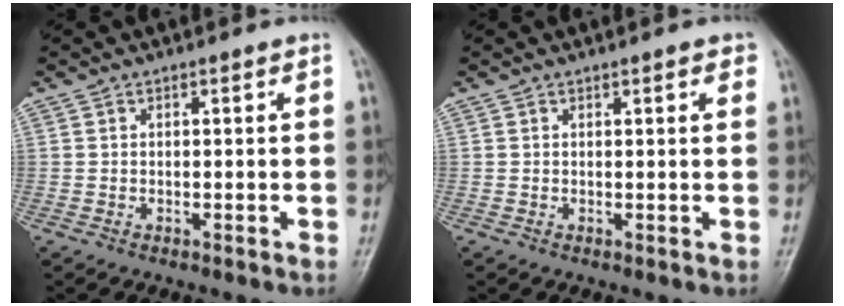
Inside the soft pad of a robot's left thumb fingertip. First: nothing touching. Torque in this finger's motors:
{"motor_torque": [-0.07, 0.01, -0.15, -0.13, 0.03]}